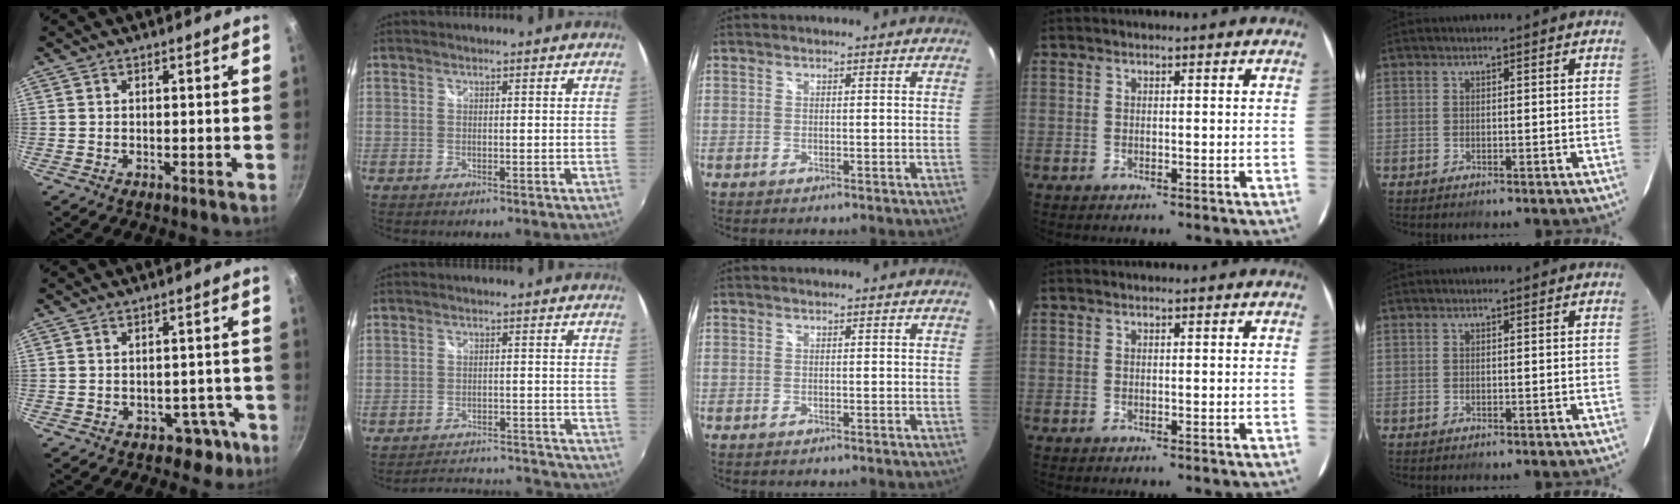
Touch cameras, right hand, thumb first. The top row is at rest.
{"thumb": {"total": 4.6, "force": [-2.5, 3.6, 1.4], "torque": [0.025, 0.043, -0.010]}, "index": {"total": 13.7, "force": [-12.9, 3.6, 2.5], "torque": [-0.056, 0.033, -0.161]}}